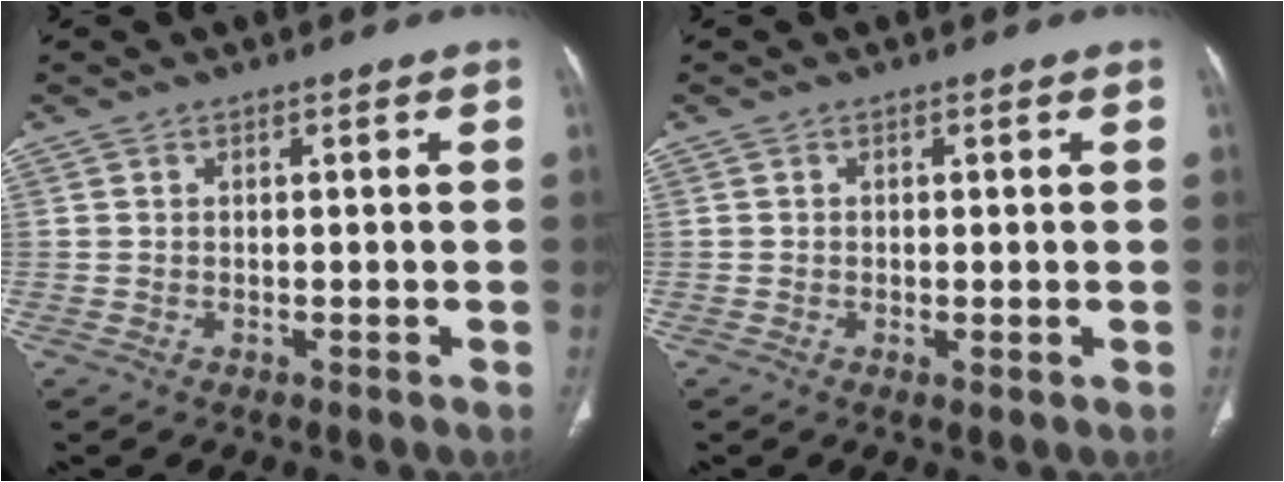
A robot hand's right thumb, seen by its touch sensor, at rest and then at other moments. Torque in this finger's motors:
{"motor_torque": [-0.21, -0.01, -0.38, -0.17, -0.08]}